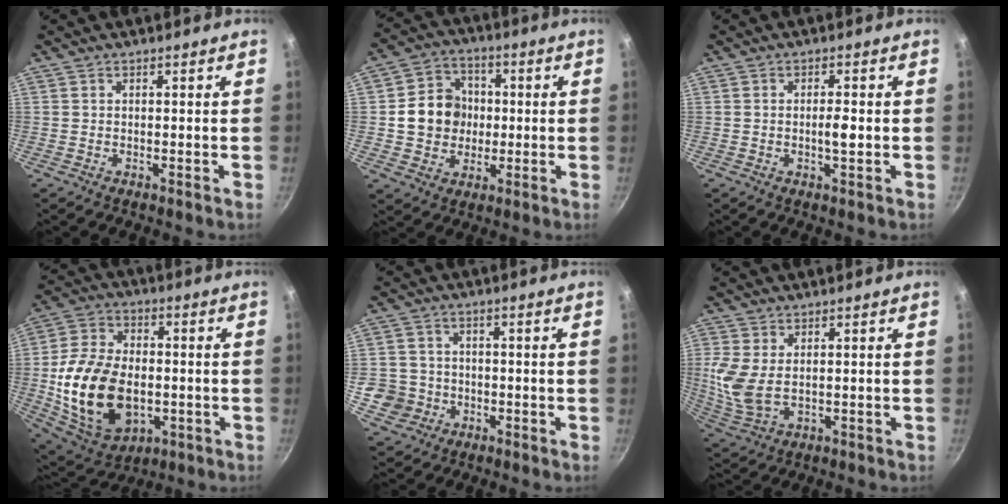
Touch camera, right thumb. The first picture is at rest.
{"total": 11.1, "force": [0.2, 9.9, 5.1], "torque": [-0.051, 0.018, -0.002]}
{"total": 2.7, "force": [-0.3, 0.7, 2.6], "torque": [-0.045, 0.003, -0.007]}
{"total": 21.0, "force": [-2.9, 13.7, 15.6], "torque": [-0.286, 0.012, -0.035]}
{"total": 6.9, "force": [-1.7, 6.6, 1.4], "torque": [-0.008, 0.023, -0.026]}
{"total": 7.9, "force": [1.2, 4.5, 6.3], "torque": [-0.136, -0.010, 0.034]}